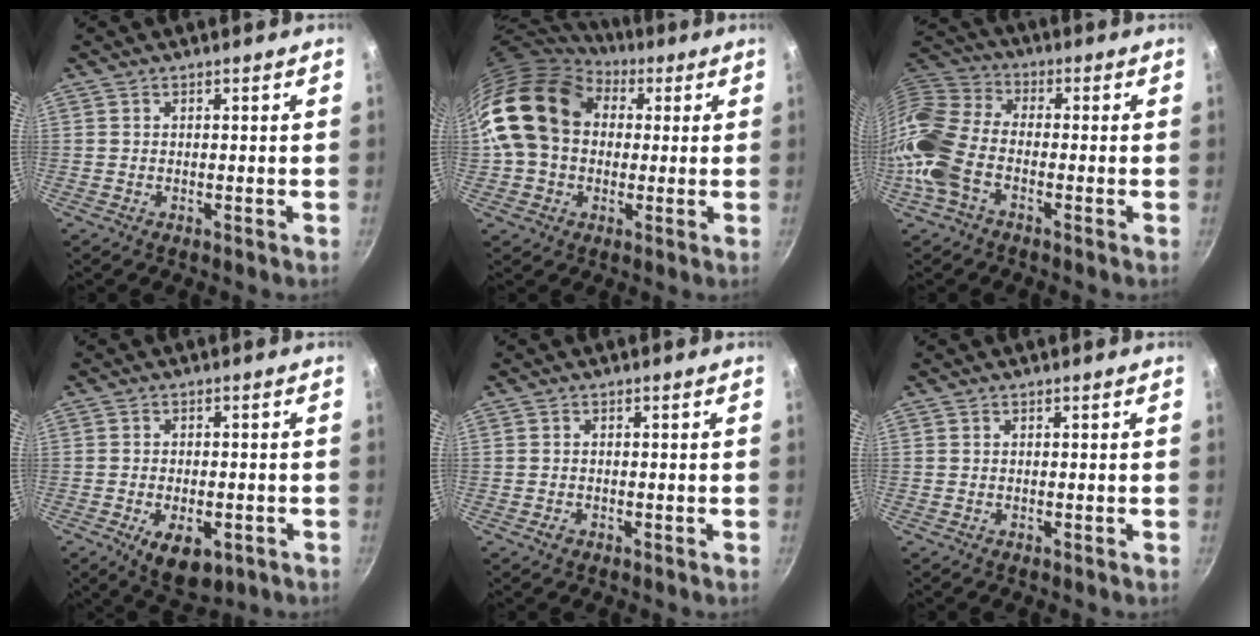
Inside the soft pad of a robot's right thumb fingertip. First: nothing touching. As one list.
[{"total": 18.1, "force": [4.1, 13.7, 11.1], "torque": [-0.187, 0.029, 0.062]}, {"total": 13.0, "force": [-4.8, 7.6, 9.4], "torque": [-0.183, 0.040, -0.120]}, {"total": 8.5, "force": [-3.3, 4.6, 6.4], "torque": [-0.082, 0.008, -0.036]}, {"total": 1.2, "force": [-0.7, 0.9, 0.5], "torque": [-0.008, 0.002, -0.011]}, {"total": 0.0}]